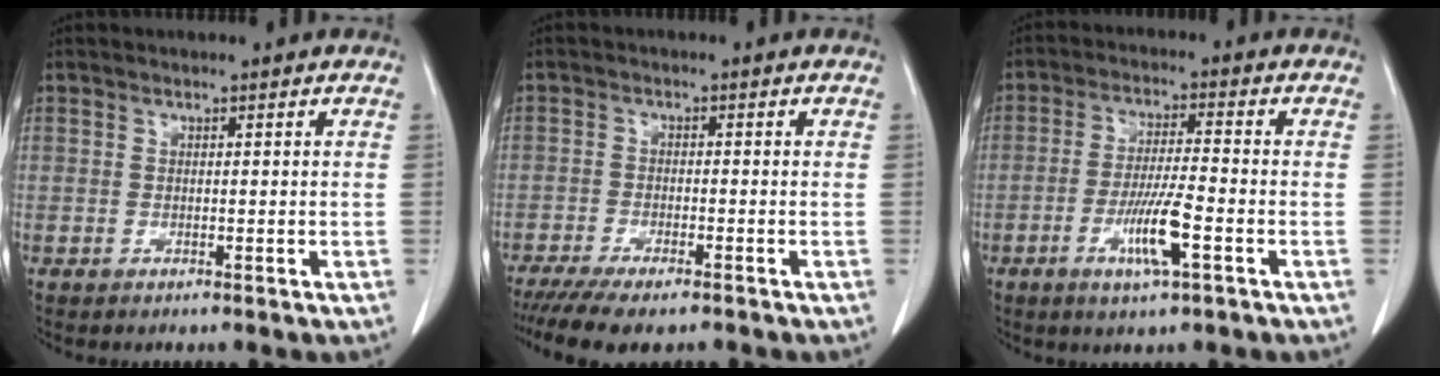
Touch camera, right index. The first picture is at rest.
{"total": 9.1, "force": [-7.3, 2.0, 5.0], "torque": [-0.073, -0.013, -0.114]}
{"total": 7.7, "force": [-3.2, 0.3, 7.0], "torque": [-0.134, -0.009, -0.058]}